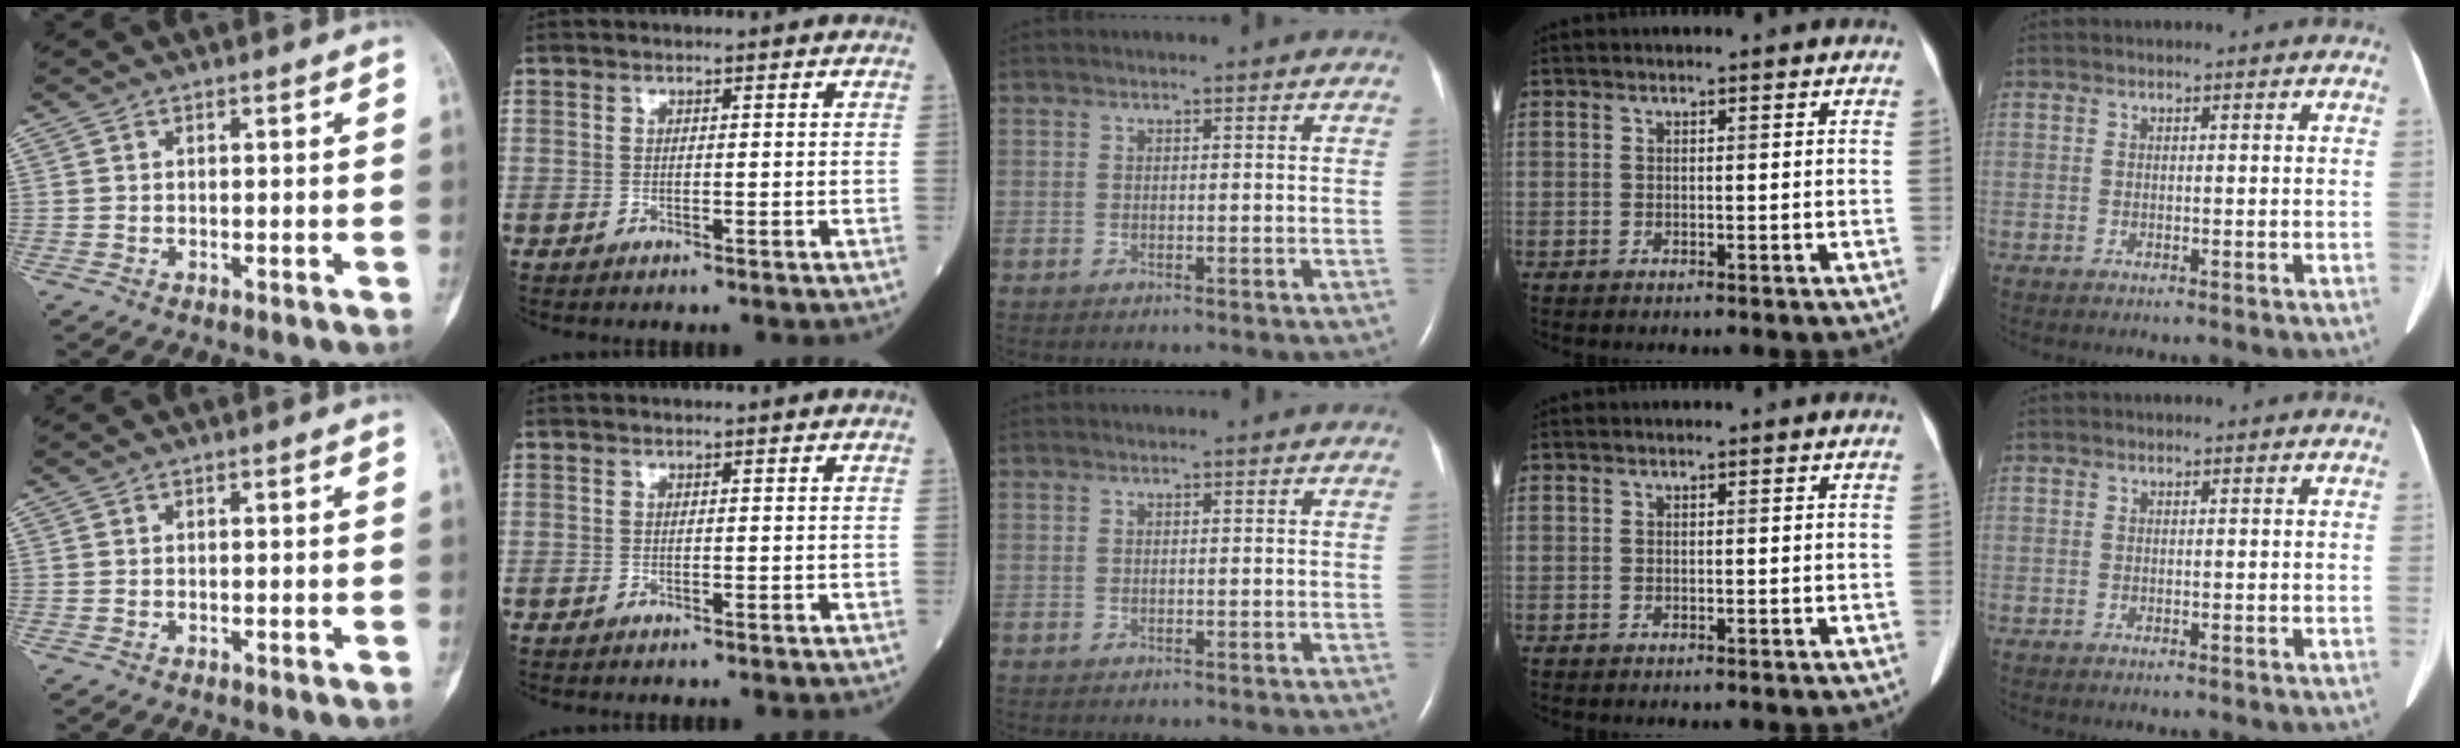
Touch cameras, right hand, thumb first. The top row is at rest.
{}